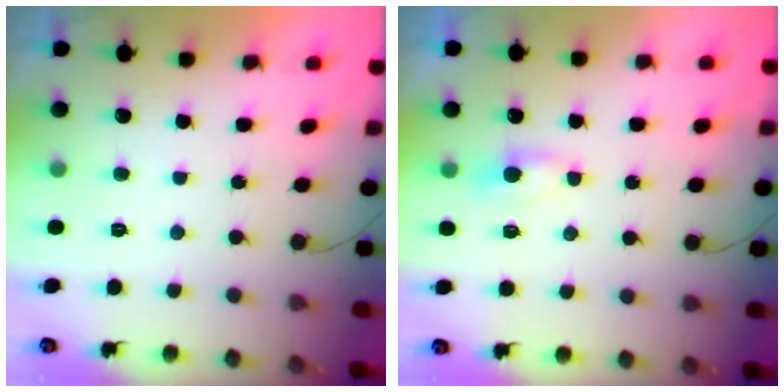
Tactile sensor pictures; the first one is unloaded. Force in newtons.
{"total": 3.8, "press": 3.8, "slide": 0.5}